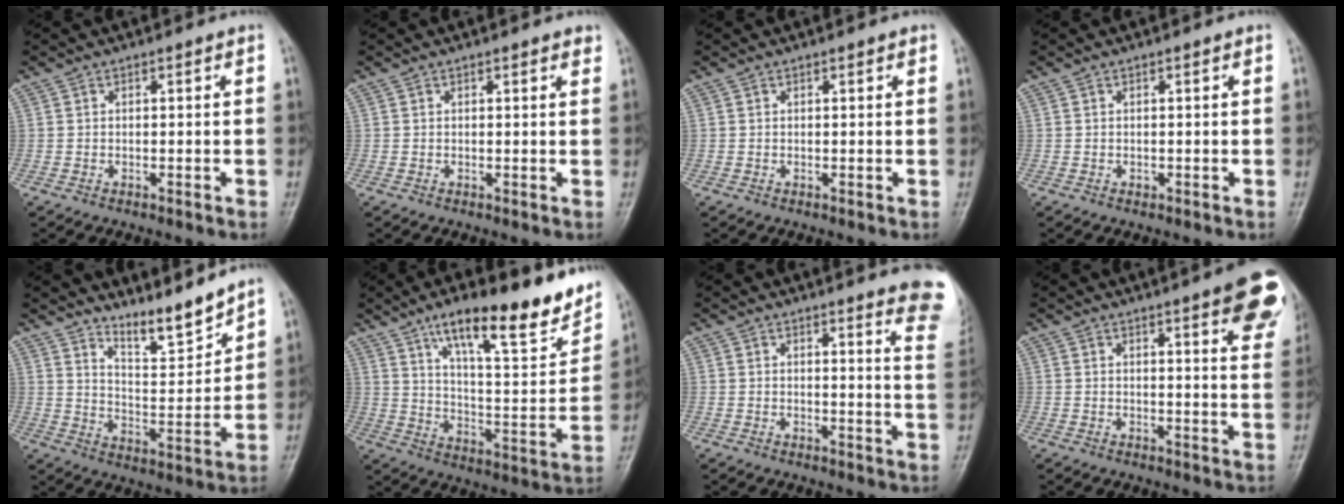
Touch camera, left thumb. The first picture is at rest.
{"total": 1.7, "force": [1.2, 0.6, 1.1], "torque": [-0.008, -0.002, 0.011]}
{"total": 0.8, "force": [0.5, 0.3, 0.6], "torque": [-0.009, 0.000, 0.004]}
{"total": 0.6, "force": [0.0, 0.4, 0.4], "torque": [0.000, 0.001, -0.001]}
{"total": 8.4, "force": [7.7, 0.9, 3.3], "torque": [-0.045, -0.070, 0.140]}
{"total": 22.2, "force": [14.5, 5.8, 15.7], "torque": [-0.198, -0.062, 0.229]}
{"total": 11.5, "force": [9.6, 1.2, 6.2], "torque": [-0.043, -0.069, 0.087]}
{"total": 12.7, "force": [7.2, 2.7, 10.0], "torque": [-0.096, -0.025, 0.075]}